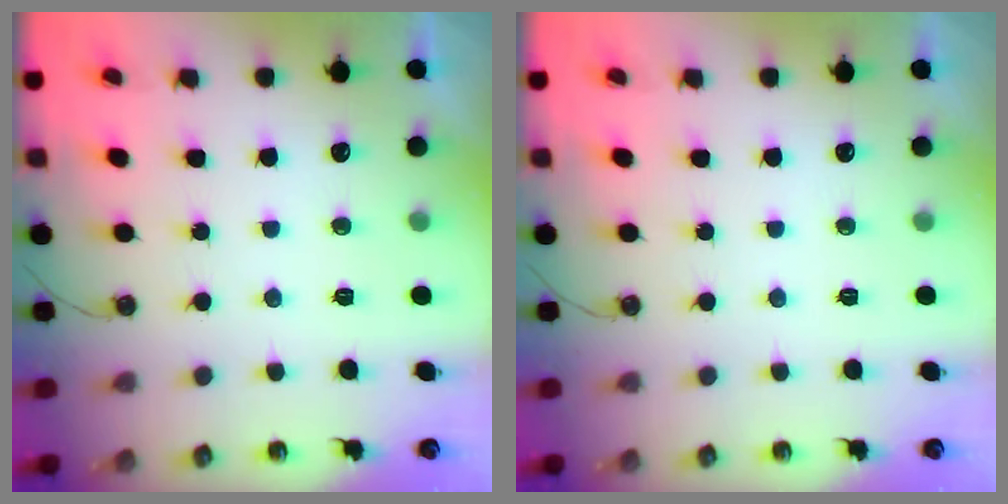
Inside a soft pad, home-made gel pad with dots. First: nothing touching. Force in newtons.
{"total": 0.0}